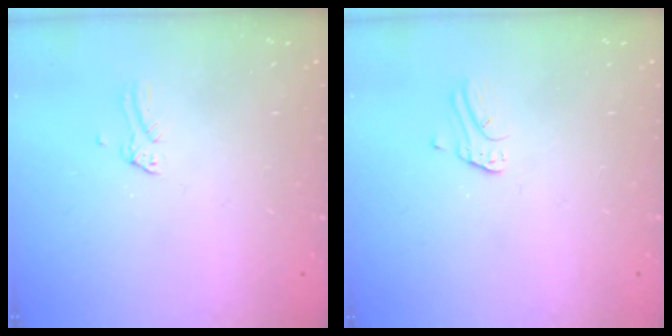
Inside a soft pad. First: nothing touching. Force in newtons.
{"total": 1.3, "press": 1.3, "slide": 0.1}